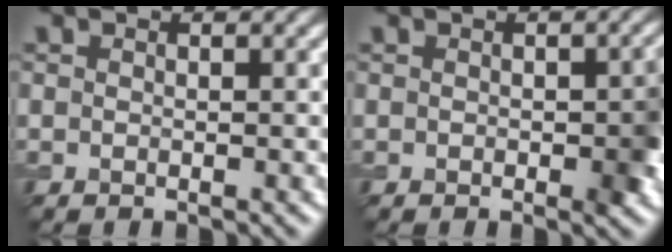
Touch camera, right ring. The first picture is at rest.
{"total": 2.9, "force": [-0.4, 1.0, 2.7], "torque": [-0.032, -0.001, -0.005]}